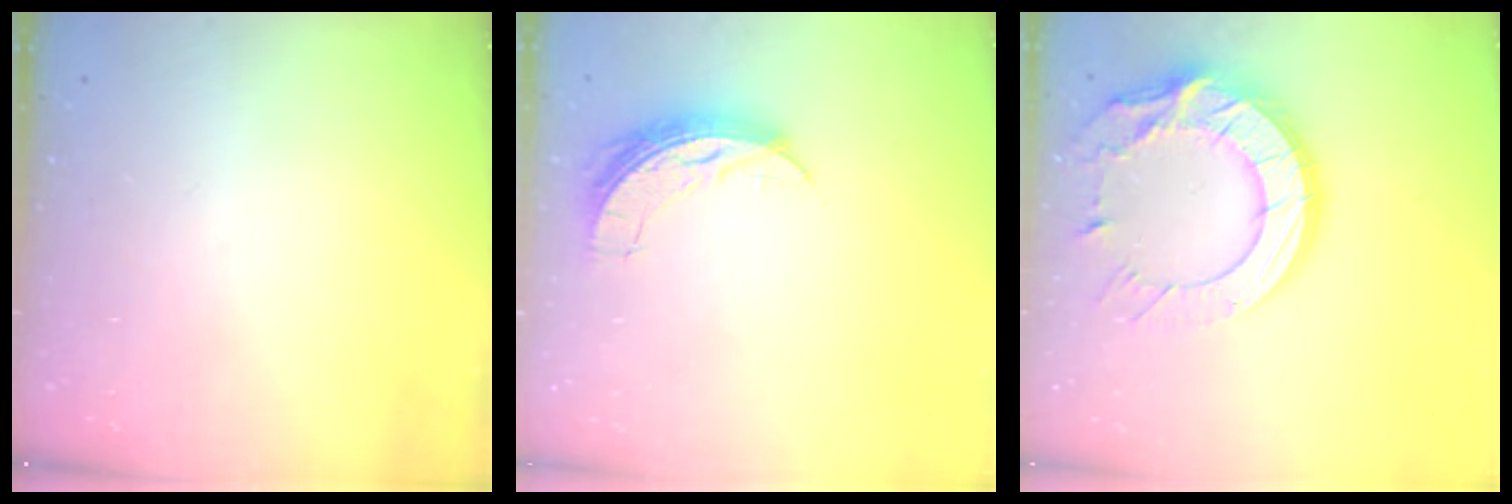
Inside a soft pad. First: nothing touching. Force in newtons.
{"total": 7.6, "press": 7.5, "slide": 1.1}
{"total": 20.2, "press": 20.1, "slide": 1.7}